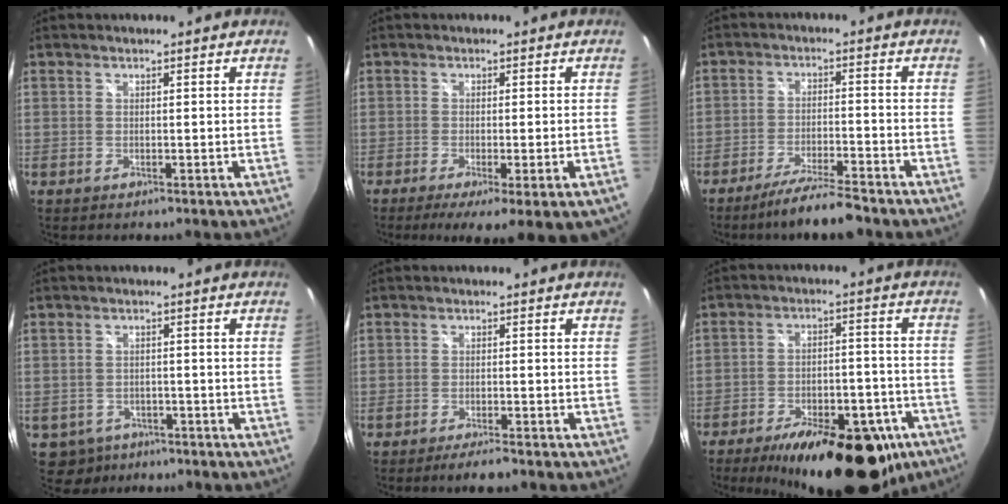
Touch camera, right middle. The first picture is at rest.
{"total": 8.5, "force": [-4.1, 1.1, 7.3], "torque": [-0.118, -0.036, -0.052]}
{"total": 8.3, "force": [-7.3, 0.5, 4.0], "torque": [-0.084, -0.002, -0.122]}
{"total": 5.9, "force": [-3.4, 4.5, 1.5], "torque": [-0.041, -0.004, -0.042]}
{"total": 3.5, "force": [-2.8, 0.4, 2.0], "torque": [-0.046, -0.006, -0.051]}
{"total": 23.6, "force": [-15.9, 10.0, 14.2], "torque": [-0.223, -0.012, -0.208]}